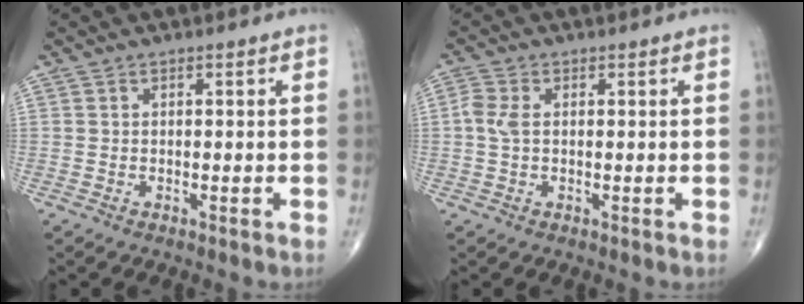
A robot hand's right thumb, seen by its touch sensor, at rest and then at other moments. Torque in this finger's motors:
{"motor_torque": [-0.09, -0.14, 0.33, 0.07, 0.05]}